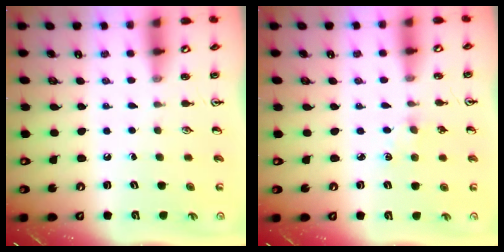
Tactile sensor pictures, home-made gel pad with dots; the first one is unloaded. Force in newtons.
{"total": 1.7, "press": 1.6, "slide": 0.3}